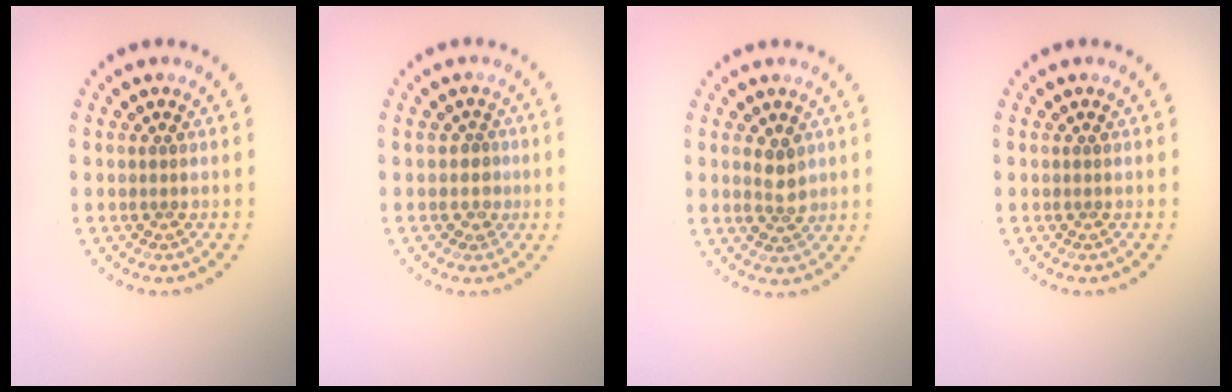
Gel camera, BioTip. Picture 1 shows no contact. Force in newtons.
{"total": 1.2, "press": 0.8, "slide": 0.9}
{"total": 2.1, "press": 2.1, "slide": 0.3}
{"total": 0.0}